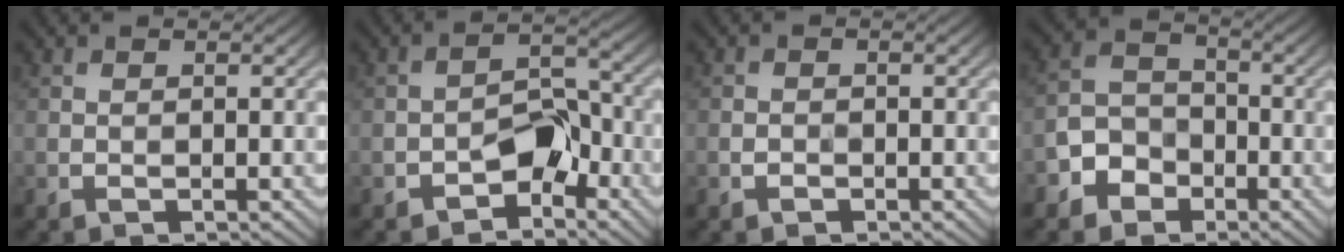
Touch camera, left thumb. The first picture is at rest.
{"total": 5.0, "force": [-3.3, 2.5, 2.9], "torque": [-0.037, 0.016, -0.057]}
{"total": 0.8, "force": [-0.6, 0.5, 0.2], "torque": [-0.008, -0.001, -0.008]}
{"total": 5.1, "force": [-3.1, 3.8, 1.5], "torque": [-0.041, 0.000, -0.073]}